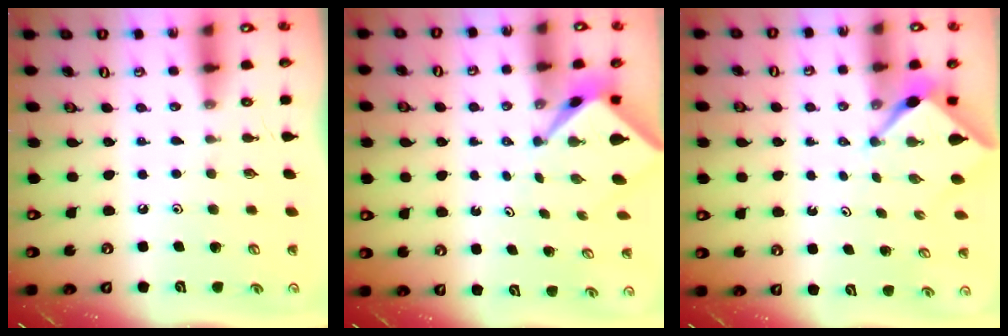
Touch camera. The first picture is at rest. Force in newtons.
{"total": 2.4, "press": 2.4, "slide": 0.2}
{"total": 2.4, "press": 2.4, "slide": 0.2}